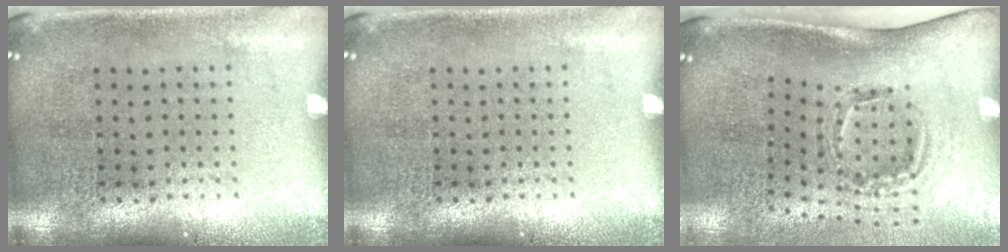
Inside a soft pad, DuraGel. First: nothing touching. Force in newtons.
{"total": 0.0}
{"total": 2.0, "press": 1.2, "slide": 1.6}